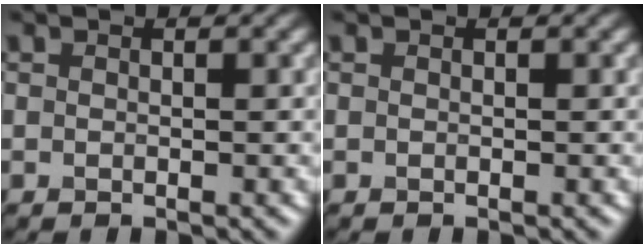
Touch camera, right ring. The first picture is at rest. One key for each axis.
{"total": 0.0}